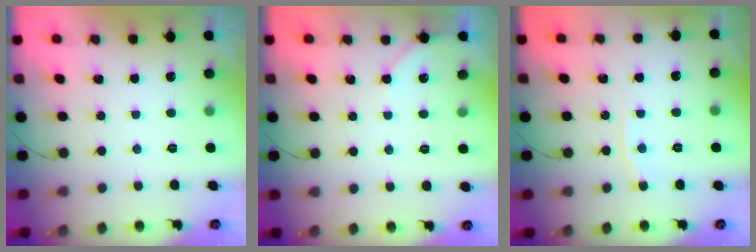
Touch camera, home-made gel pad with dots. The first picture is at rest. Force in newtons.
{"total": 3.7, "press": 3.7, "slide": 0.4}
{"total": 3.0, "press": 3.0, "slide": 0.3}